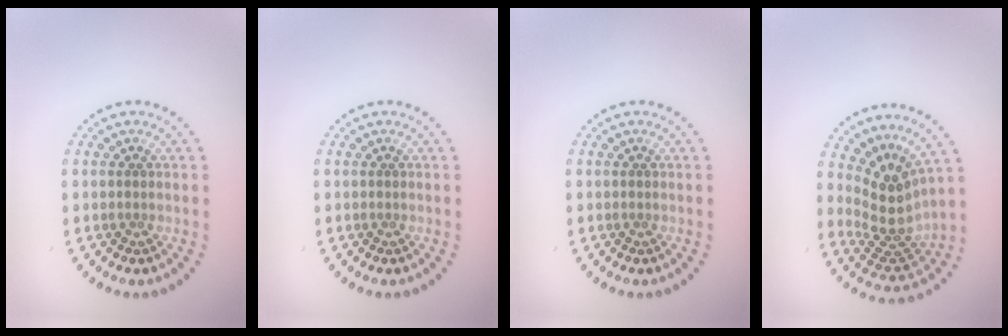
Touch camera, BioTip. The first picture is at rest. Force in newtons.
{"total": 0.0}
{"total": 0.0}
{"total": 4.1, "press": 2.8, "slide": 3.0}